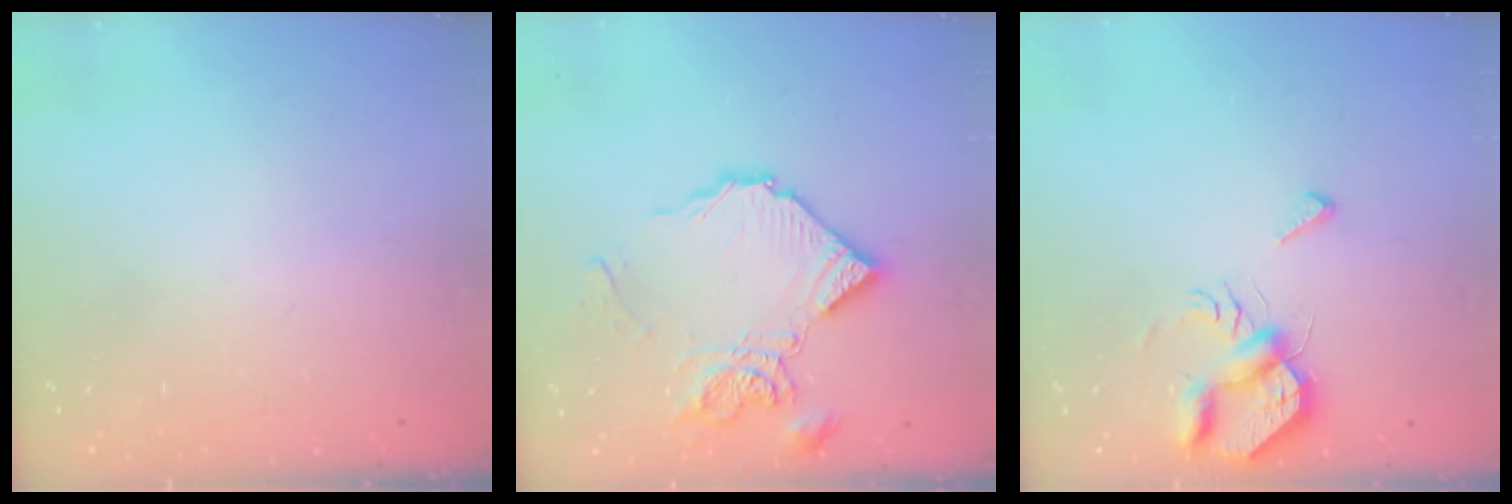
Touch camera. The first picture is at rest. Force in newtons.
{"total": 14.8, "press": 14.7, "slide": 1.7}
{"total": 9.0, "press": 9.0, "slide": 0.6}